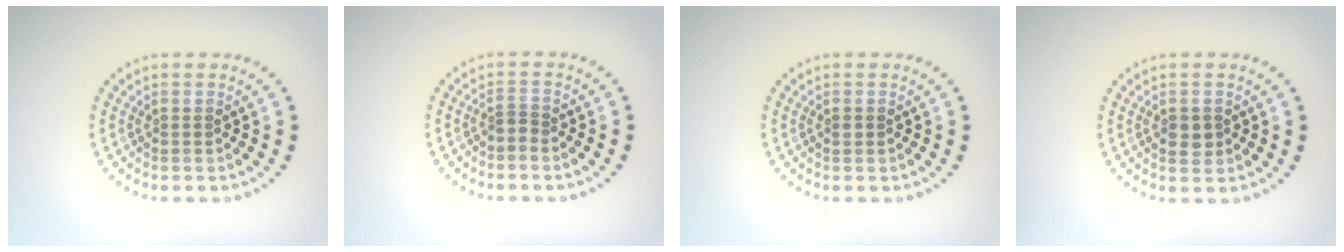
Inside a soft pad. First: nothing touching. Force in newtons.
{"total": 0.9, "press": 0.5, "slide": 0.7}
{"total": 0.6, "press": 0.6, "slide": 0.1}
{"total": 1.8, "press": 1.8, "slide": 0.3}